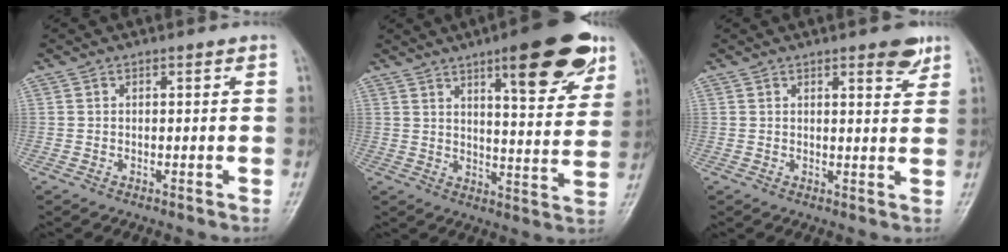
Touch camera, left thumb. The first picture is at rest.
{"total": 17.5, "force": [10.0, 4.8, 13.6], "torque": [-0.147, -0.044, 0.137]}
{"total": 4.5, "force": [2.9, 1.3, 3.2], "torque": [-0.030, -0.016, 0.034]}